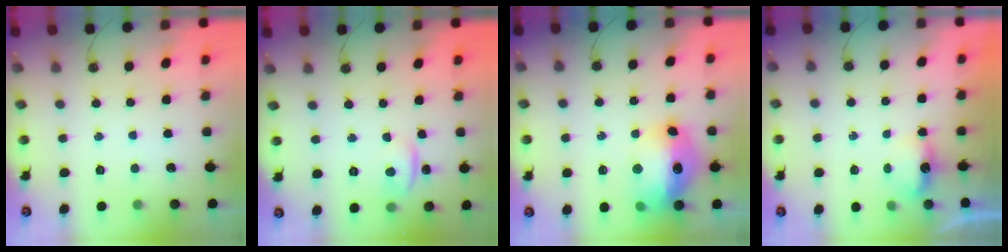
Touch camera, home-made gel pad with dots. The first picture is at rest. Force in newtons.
{"total": 4.7, "press": 2.7, "slide": 3.9}
{"total": 17.5, "press": 17.5, "slide": 1.6}
{"total": 3.5, "press": 3.3, "slide": 1.0}